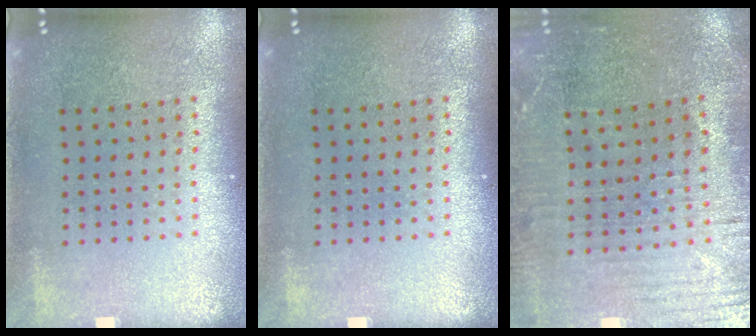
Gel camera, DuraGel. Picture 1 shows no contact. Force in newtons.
{"total": 0.0}
{"total": 1.4, "press": 1.3, "slide": 0.5}